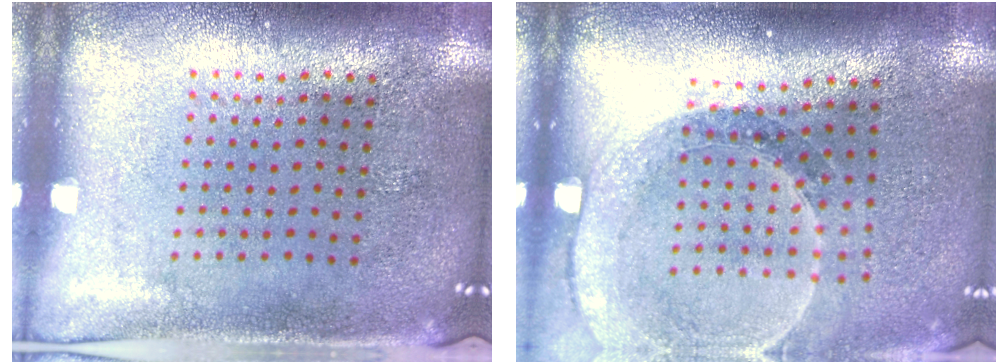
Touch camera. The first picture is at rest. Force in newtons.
{"total": 1.5, "press": 1.5, "slide": 0.1}